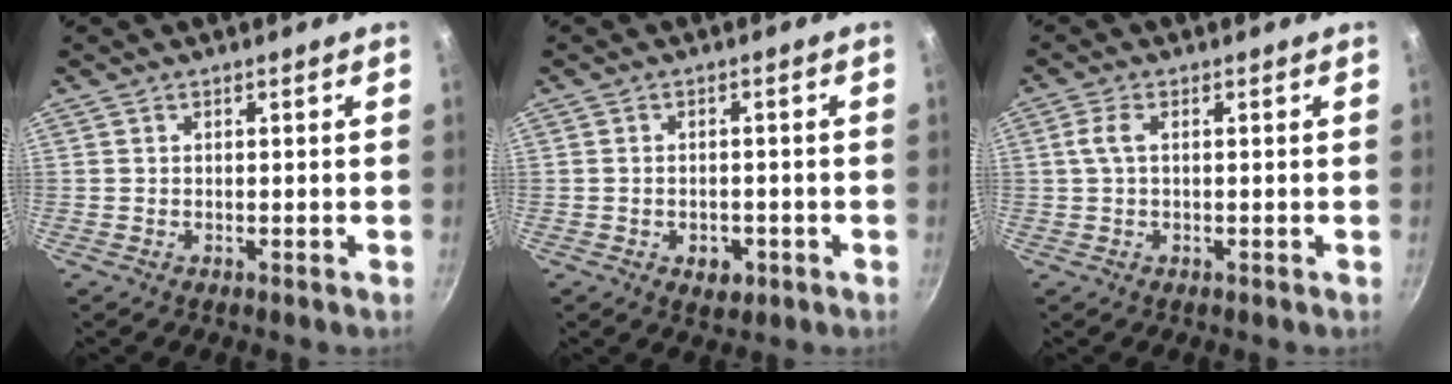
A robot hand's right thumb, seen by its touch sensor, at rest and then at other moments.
{"total": 3.8, "force": [-1.5, 2.6, 2.3], "torque": [-0.023, 0.009, -0.013]}
{"total": 2.7, "force": [0.3, 1.0, 2.5], "torque": [-0.062, 0.009, 0.004]}